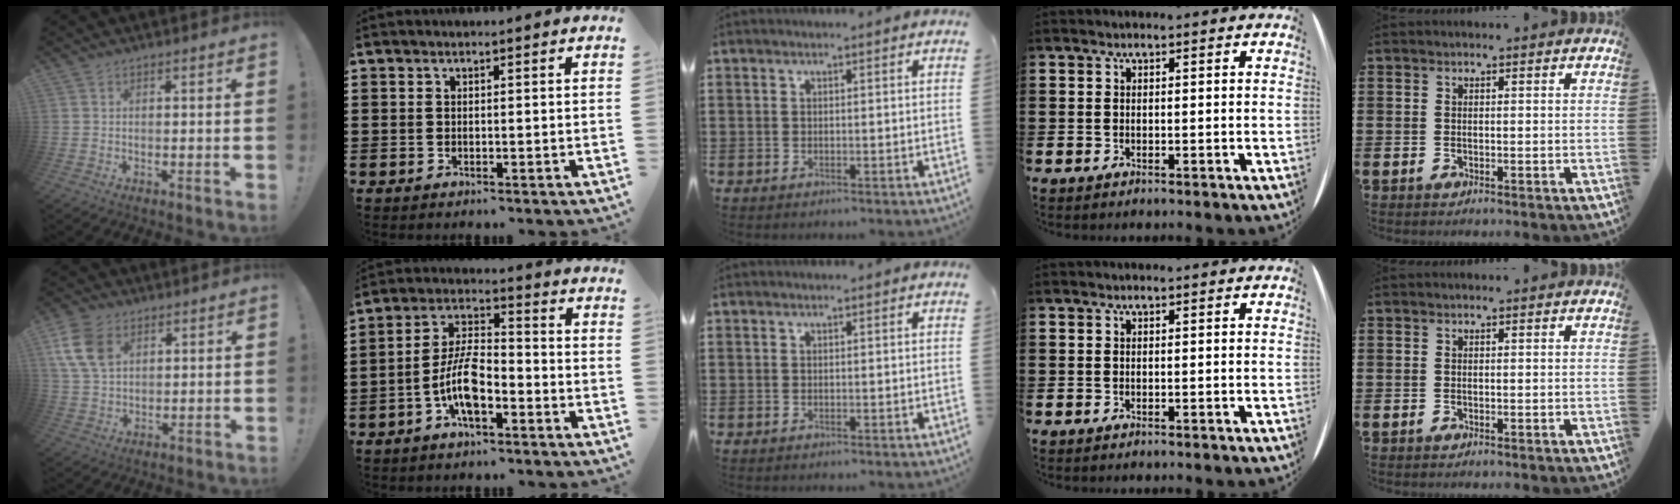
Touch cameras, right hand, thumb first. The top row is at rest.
{"thumb": {"total": 12.5, "force": [5.1, 8.8, 7.3], "torque": [-0.137, -0.012, 0.104]}, "index": {"total": 8.4, "force": [-3.5, 3.3, 6.8], "torque": [-0.155, 0.001, -0.071]}}